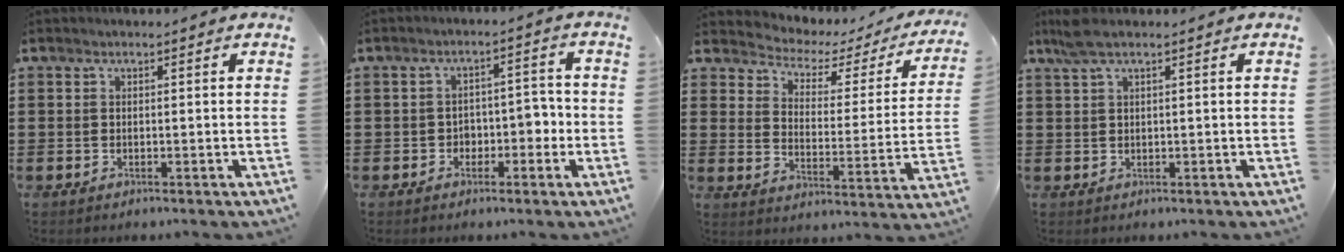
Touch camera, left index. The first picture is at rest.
{"total": 3.5, "force": [-1.7, 2.6, 1.8], "torque": [-0.033, 0.005, -0.041]}
{"total": 2.7, "force": [2.1, 1.4, 0.9], "torque": [-0.038, -0.020, 0.024]}
{"total": 2.5, "force": [1.4, 0.3, 2.1], "torque": [-0.043, -0.001, 0.025]}